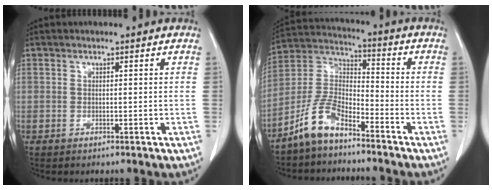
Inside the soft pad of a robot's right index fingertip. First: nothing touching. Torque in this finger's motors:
{"motor_torque": [0.63, -0.74, 0.10, 0.02]}